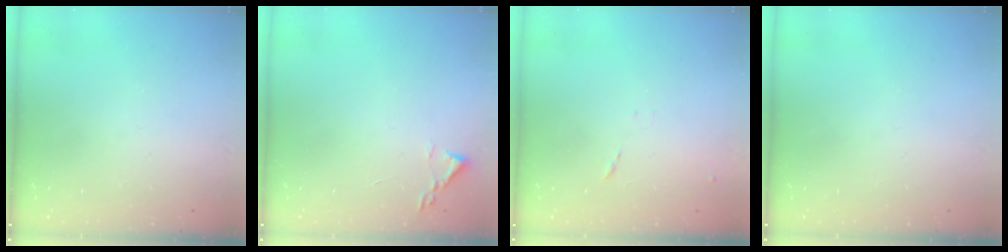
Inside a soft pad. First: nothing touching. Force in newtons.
{"total": 1.8, "press": 1.7, "slide": 0.2}
{"total": 7.5, "press": 7.4, "slide": 0.6}
{"total": 0.0}